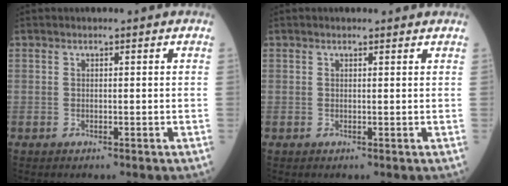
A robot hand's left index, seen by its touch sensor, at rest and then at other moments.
{"total": 2.3, "force": [2.1, 0.4, 1.0], "torque": [-0.016, 0.015, 0.023]}